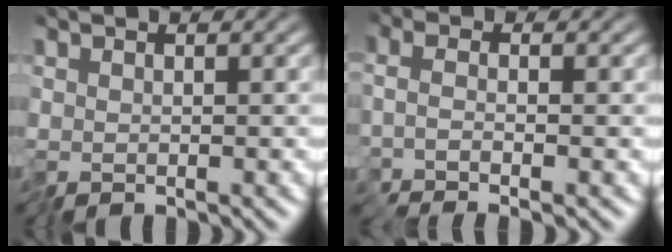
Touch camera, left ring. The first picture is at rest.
{"total": 1.0, "force": [-0.4, -0.2, 0.9], "torque": [-0.022, 0.001, -0.013]}